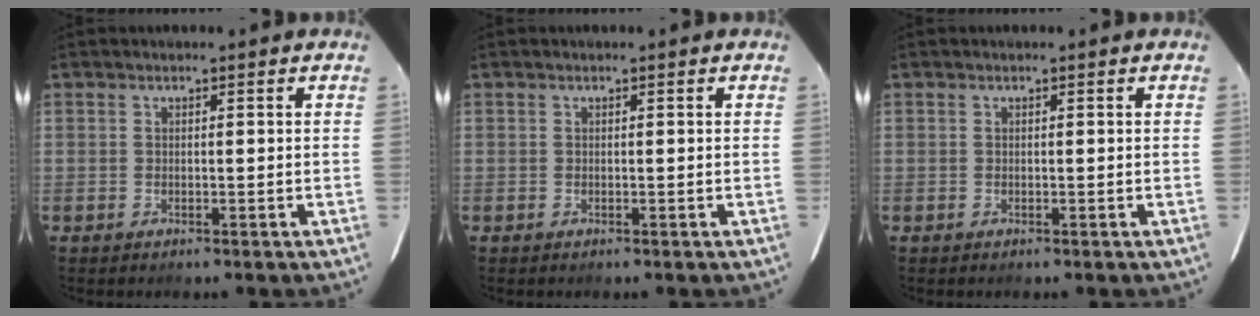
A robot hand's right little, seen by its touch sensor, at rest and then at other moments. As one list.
[{"total": 0.0}, {"total": 0.0}]